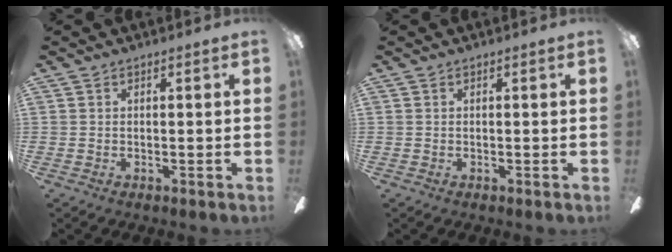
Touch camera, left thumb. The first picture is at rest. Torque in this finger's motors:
{"motor_torque": [0.00, 0.00, -0.13, 0.13, 0.00]}